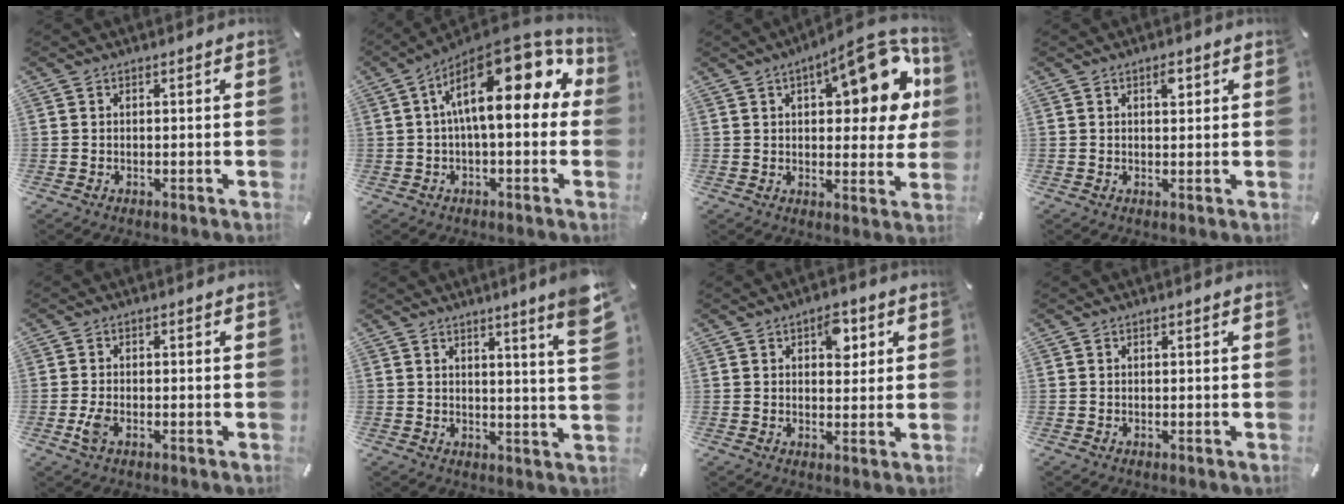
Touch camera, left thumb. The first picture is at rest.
{"total": 19.8, "force": [5.4, 8.6, 17.1], "torque": [-0.267, -0.036, 0.090]}
{"total": 16.9, "force": [6.4, 7.3, 13.9], "torque": [-0.163, -0.030, 0.098]}
{"total": 2.3, "force": [1.1, 1.1, 1.7], "torque": [-0.022, -0.004, 0.014]}
{"total": 3.2, "force": [-1.2, 1.7, 2.5], "torque": [-0.069, -0.005, -0.028]}
{"total": 7.6, "force": [4.6, -0.2, 6.0], "torque": [-0.092, -0.034, 0.072]}
{"total": 6.1, "force": [2.5, 3.6, 4.2], "torque": [-0.042, -0.009, 0.033]}
{"total": 0.0}